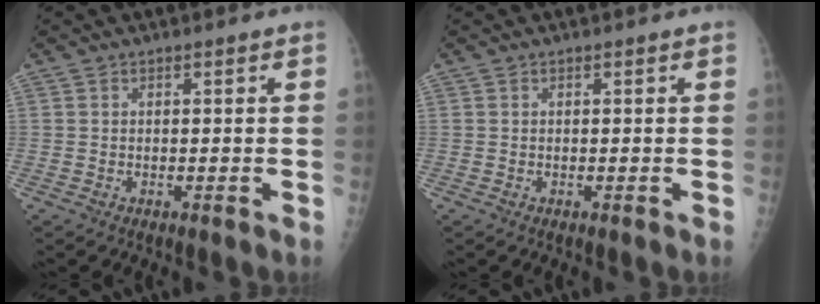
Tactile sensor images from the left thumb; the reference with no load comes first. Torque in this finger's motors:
{"motor_torque": [0.41, 0.18, 0.02, -0.11, 0.00]}